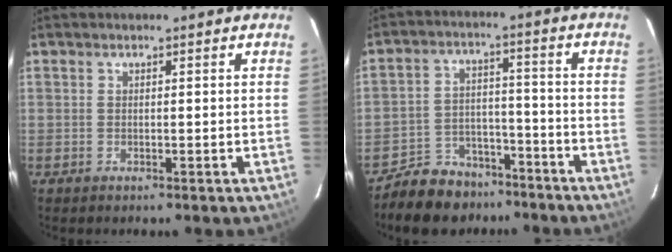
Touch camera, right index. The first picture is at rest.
{"total": 12.2, "force": [-9.8, 6.5, 2.9], "torque": [-0.082, 0.025, -0.141]}